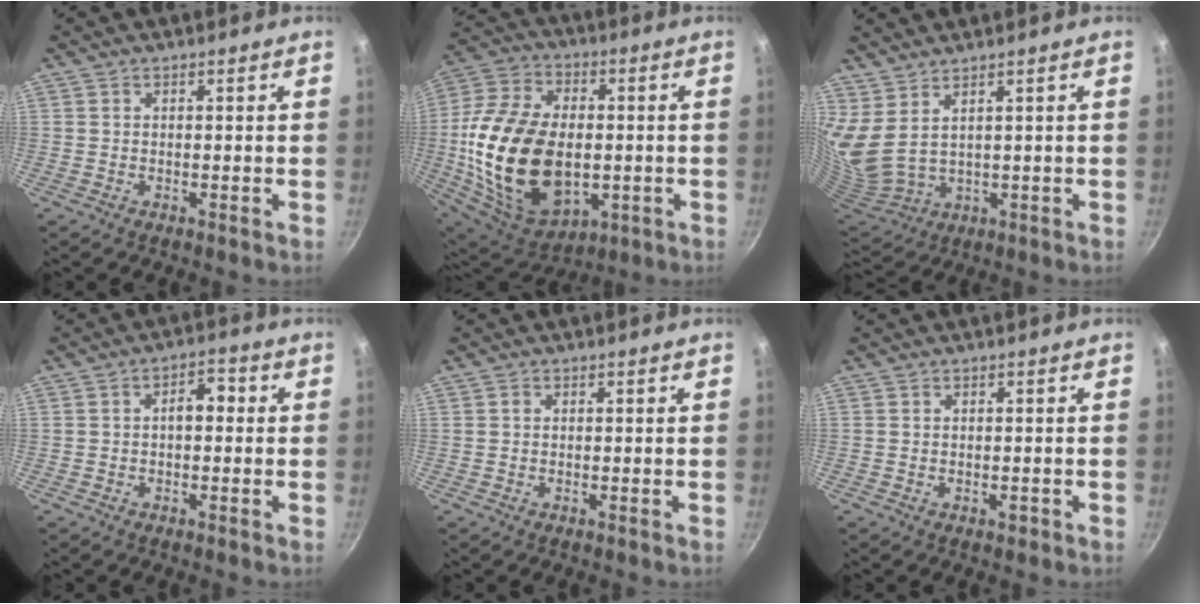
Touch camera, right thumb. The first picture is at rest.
{"total": 27.4, "force": [-2.3, 17.3, 21.1], "torque": [-0.398, 0.009, -0.027]}
{"total": 7.9, "force": [4.8, 3.2, 5.4], "torque": [-0.100, -0.054, 0.113]}
{"total": 4.2, "force": [0.1, 2.5, 3.3], "torque": [-0.027, 0.015, -0.006]}
{"total": 0.5, "force": [0.0, 0.5, 0.2], "torque": [-0.001, 0.003, -0.001]}
{"total": 1.0, "force": [-0.5, 0.6, 0.7], "torque": [-0.009, 0.003, -0.006]}